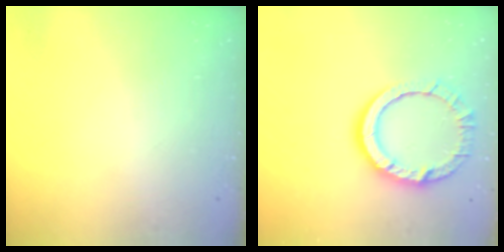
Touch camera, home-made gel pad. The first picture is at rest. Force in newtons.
{"total": 12.7, "press": 12.6, "slide": 0.9}